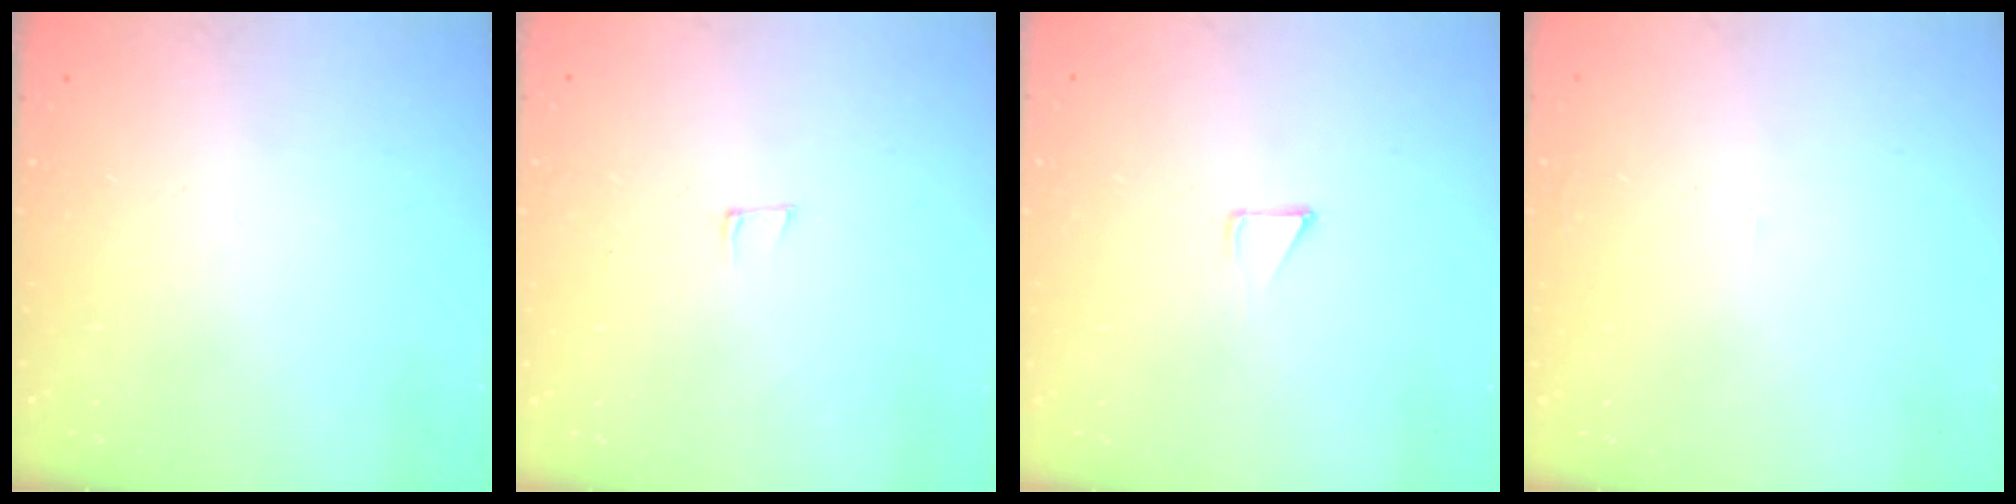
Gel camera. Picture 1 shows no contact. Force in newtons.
{"total": 5.6, "press": 4.5, "slide": 3.3}
{"total": 3.4, "press": 3.4, "slide": 0.3}
{"total": 1.7, "press": 1.6, "slide": 0.1}